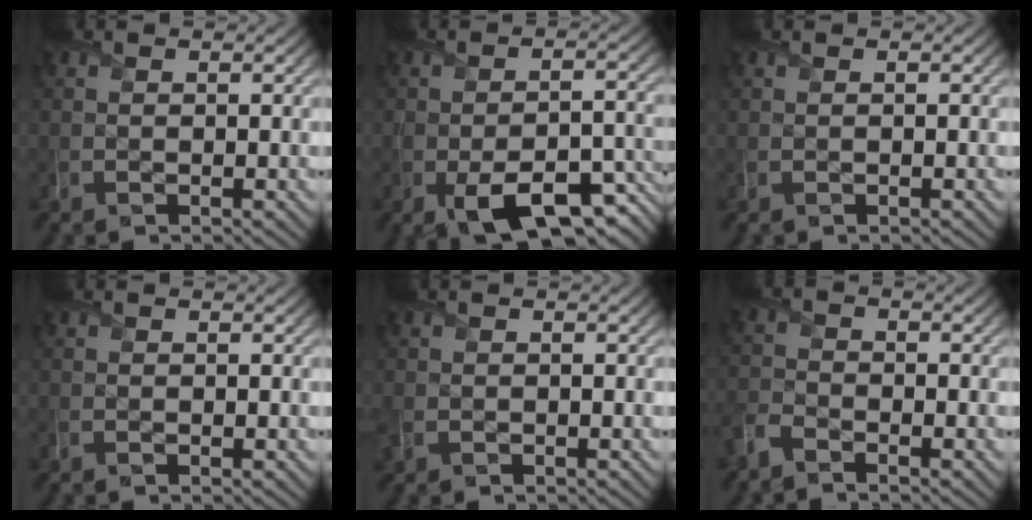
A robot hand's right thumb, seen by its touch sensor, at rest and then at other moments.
{"total": 9.9, "force": [-5.0, 4.6, 7.2], "torque": [-0.120, -0.020, -0.070]}
{"total": 0.0}
{"total": 0.0}
{"total": 1.4, "force": [-0.5, 1.3, 0.5], "torque": [-0.020, -0.006, -0.013]}
{"total": 3.4, "force": [-2.8, 1.1, 1.4], "torque": [-0.037, -0.010, -0.074]}